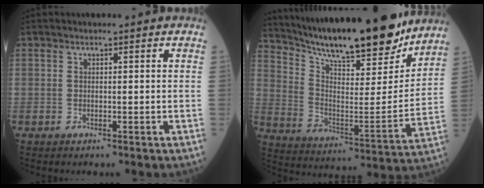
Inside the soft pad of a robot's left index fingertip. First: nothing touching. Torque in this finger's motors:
{"motor_torque": [0.47, -0.68, 0.98, 0.20]}